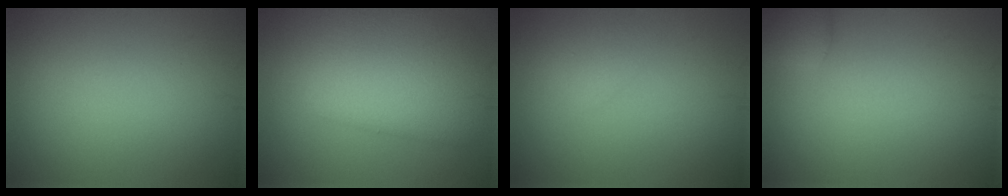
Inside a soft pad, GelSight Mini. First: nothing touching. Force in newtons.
{"total": 7.4, "press": 7.4, "slide": 0.3}
{"total": 1.2, "press": 1.2, "slide": 0.0}
{"total": 2.0, "press": 2.0, "slide": 0.1}